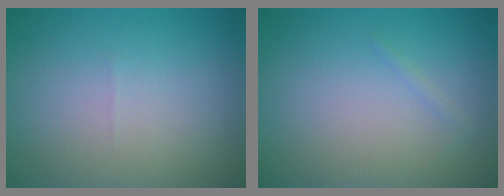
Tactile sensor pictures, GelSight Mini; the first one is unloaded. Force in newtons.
{"total": 0.5, "press": 0.5, "slide": 0.0}